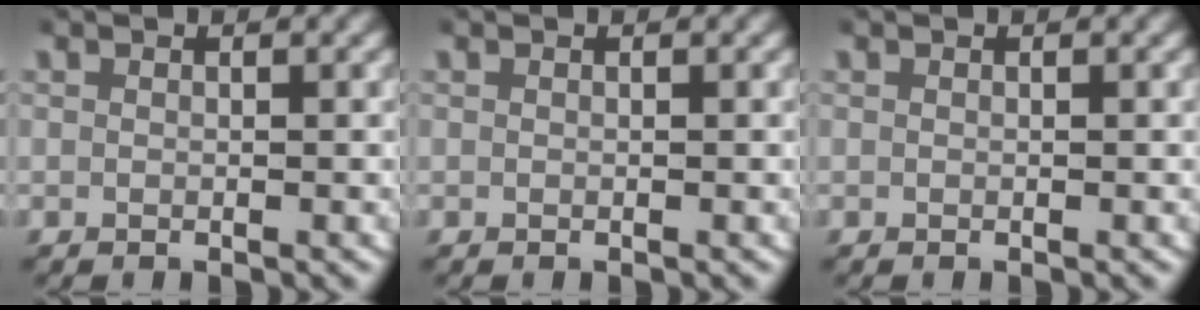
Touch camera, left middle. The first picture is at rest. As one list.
[{"total": 0.0}, {"total": 0.0}]